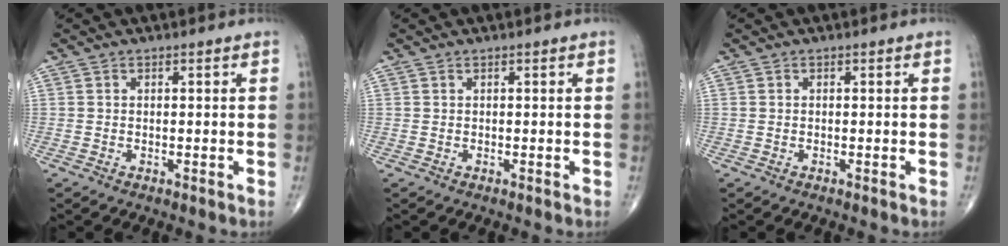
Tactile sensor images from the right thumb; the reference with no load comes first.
{"total": 0.0}
{"total": 0.0}